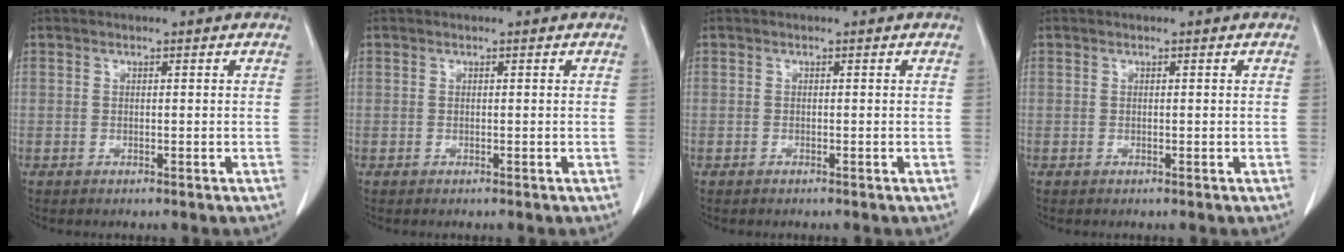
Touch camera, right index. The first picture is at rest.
{"total": 0.0}
{"total": 0.0}
{"total": 0.0}